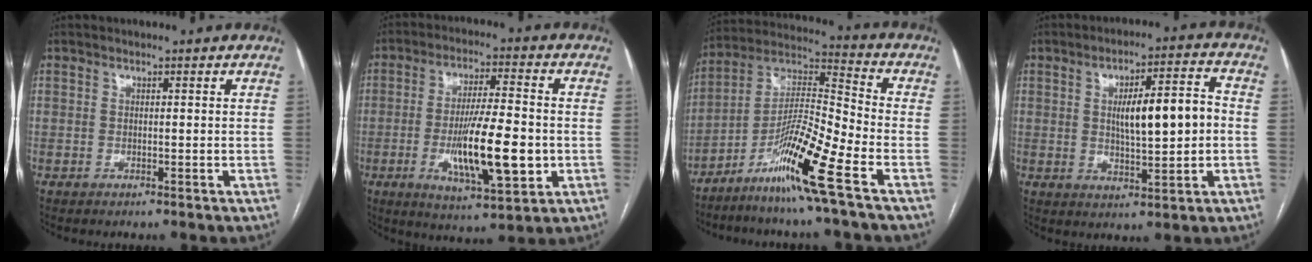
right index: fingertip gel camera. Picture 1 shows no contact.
{"total": 14.1, "force": [-2.8, 2.7, 13.5], "torque": [-0.236, -0.012, -0.043]}
{"total": 14.1, "force": [-8.0, -1.2, 11.5], "torque": [-0.222, -0.014, -0.151]}
{"total": 10.2, "force": [0.4, 2.2, 10.0], "torque": [-0.158, 0.019, 0.011]}